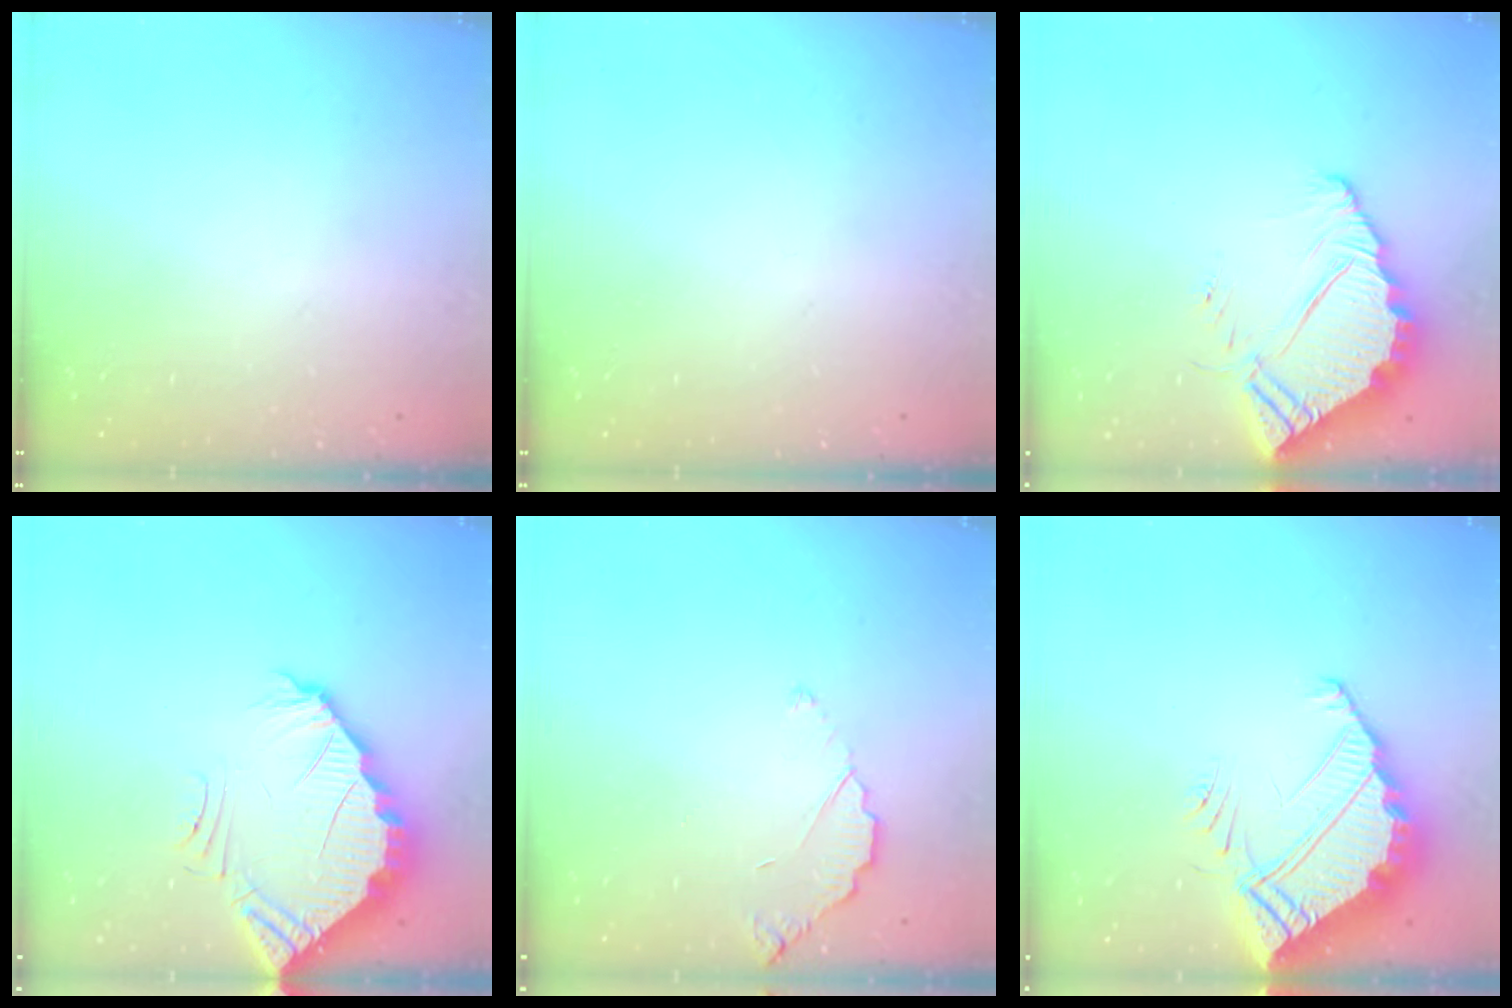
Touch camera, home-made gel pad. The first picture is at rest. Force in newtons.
{"total": 0.0}
{"total": 6.9, "press": 6.8, "slide": 0.5}
{"total": 3.7, "press": 3.7, "slide": 0.2}
{"total": 3.3, "press": 3.3, "slide": 0.3}
{"total": 10.2, "press": 10.2, "slide": 0.6}